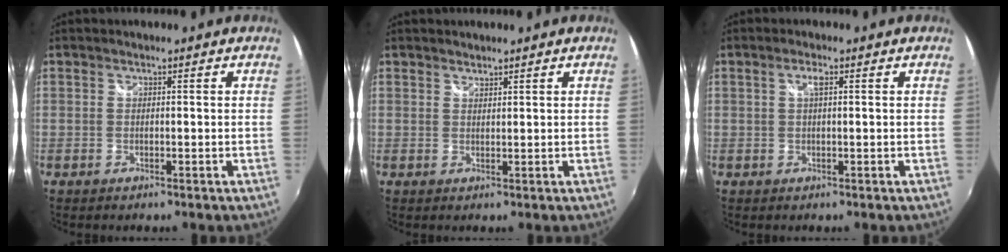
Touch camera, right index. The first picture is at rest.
{"total": 1.1, "force": [1.0, 0.4, 0.1], "torque": [-0.001, 0.001, 0.018]}
{"total": 1.7, "force": [0.6, 0.4, 1.6], "torque": [-0.030, 0.005, 0.007]}